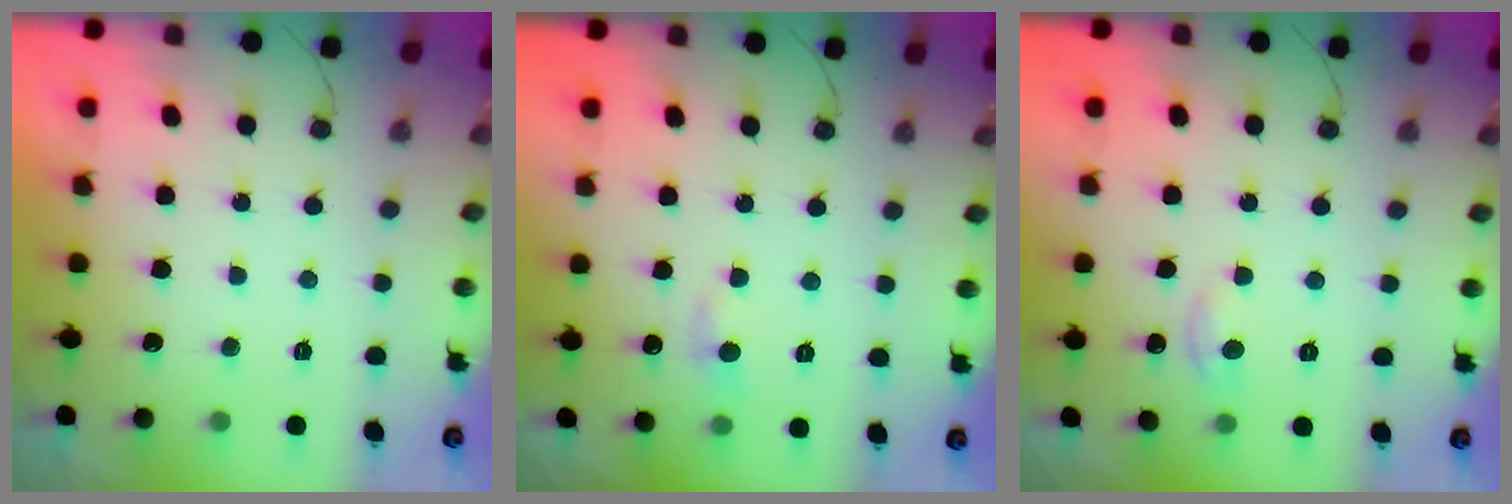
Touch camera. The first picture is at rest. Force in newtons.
{"total": 5.9, "press": 5.9, "slide": 0.9}
{"total": 3.9, "press": 3.9, "slide": 0.5}